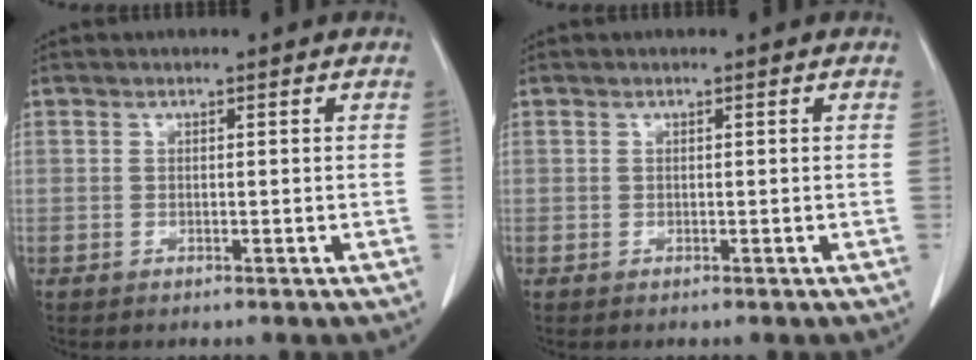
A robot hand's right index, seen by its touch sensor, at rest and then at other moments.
{"total": 0.0}